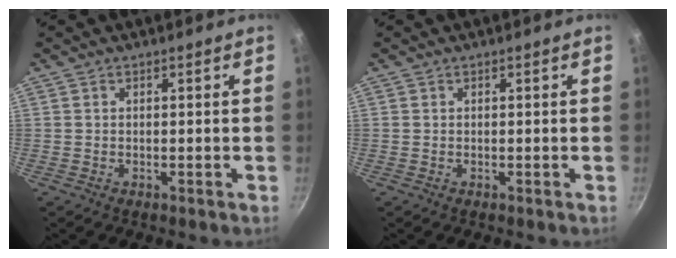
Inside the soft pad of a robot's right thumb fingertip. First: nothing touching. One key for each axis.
{"total": 0.0}